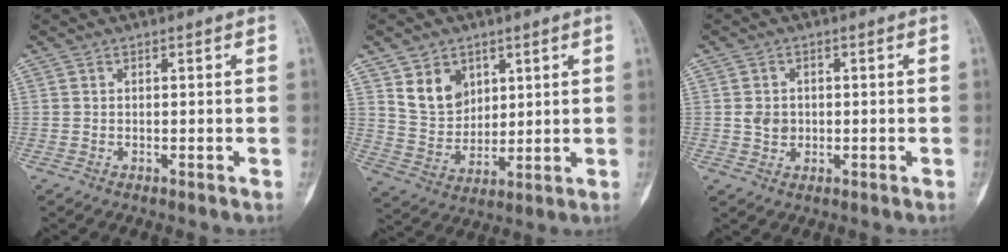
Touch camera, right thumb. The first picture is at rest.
{"total": 9.1, "force": [4.4, 6.8, 4.1], "torque": [-0.047, -0.033, 0.095]}
{"total": 3.2, "force": [-0.1, 2.7, 1.7], "torque": [-0.016, 0.002, 0.000]}